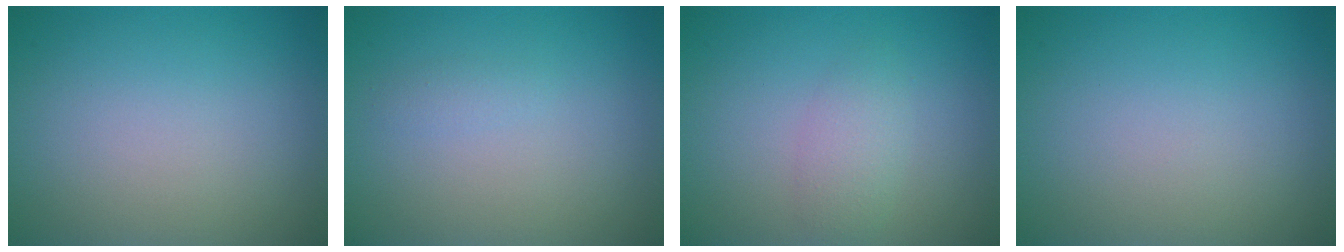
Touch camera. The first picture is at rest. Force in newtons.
{"total": 0.6, "press": 0.6, "slide": 0.0}
{"total": 1.9, "press": 1.9, "slide": 0.1}
{"total": 0.0}